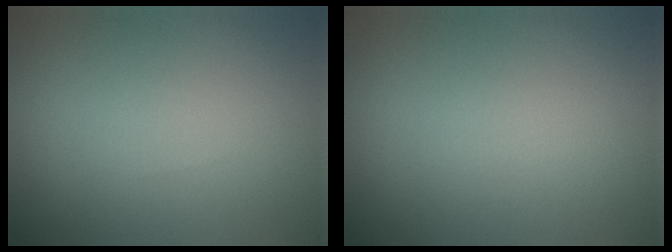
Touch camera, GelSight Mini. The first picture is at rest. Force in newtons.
{"total": 0.0}